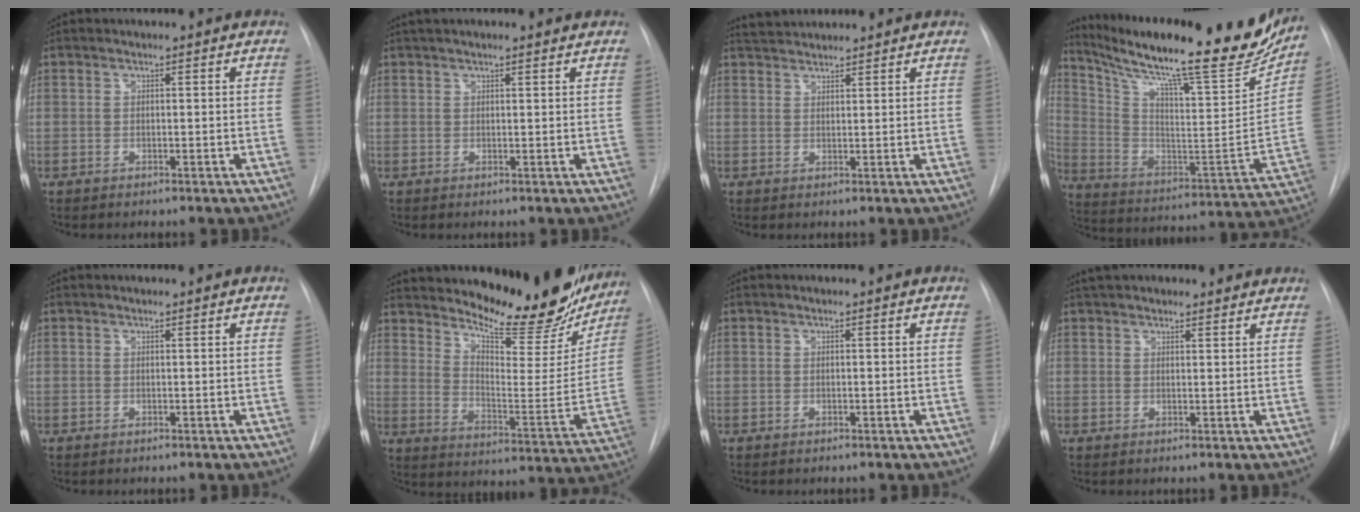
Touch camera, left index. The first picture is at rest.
{"total": 5.5, "force": [4.7, 0.9, 2.7], "torque": [-0.044, 0.029, 0.064]}
{"total": 4.5, "force": [4.4, 0.5, 0.9], "torque": [-0.019, 0.033, 0.075]}
{"total": 30.0, "force": [24.6, 4.3, 16.6], "torque": [-0.281, -0.055, 0.352]}
{"total": 0.8, "force": [0.8, 0.0, 0.1], "torque": [-0.005, 0.005, 0.010]}
{"total": 23.4, "force": [20.2, 5.7, 10.2], "torque": [-0.147, -0.068, 0.267]}
{"total": 0.0}
{"total": 7.9, "force": [7.1, 2.3, 2.7], "torque": [-0.034, 0.027, 0.093]}